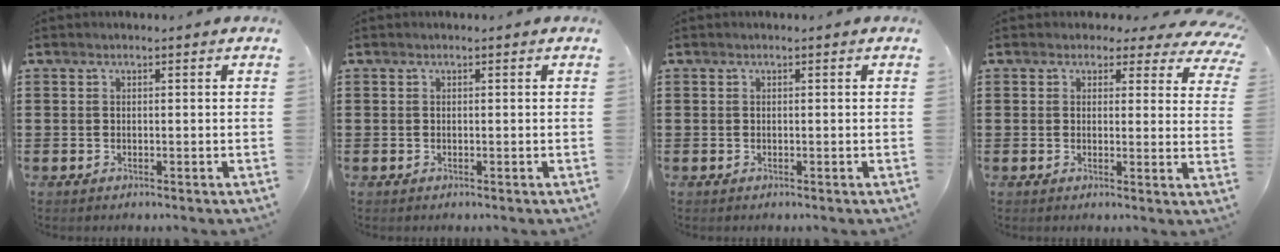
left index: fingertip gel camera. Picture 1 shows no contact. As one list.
[{"total": 0.0}, {"total": 0.0}, {"total": 2.8, "force": [2.1, 1.5, 1.1], "torque": [-0.025, -0.005, 0.035]}]